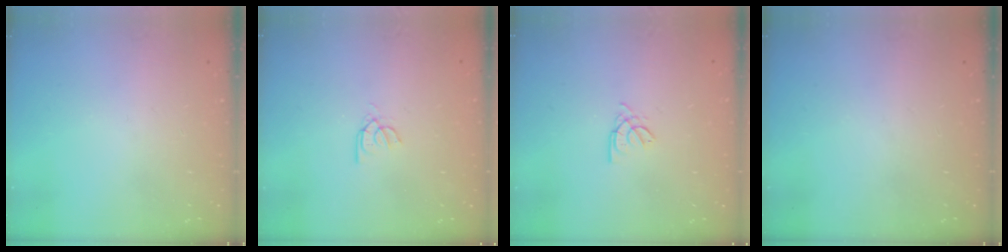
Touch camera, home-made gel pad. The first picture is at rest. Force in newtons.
{"total": 2.6, "press": 2.6, "slide": 0.2}
{"total": 2.3, "press": 2.3, "slide": 0.5}
{"total": 0.0}